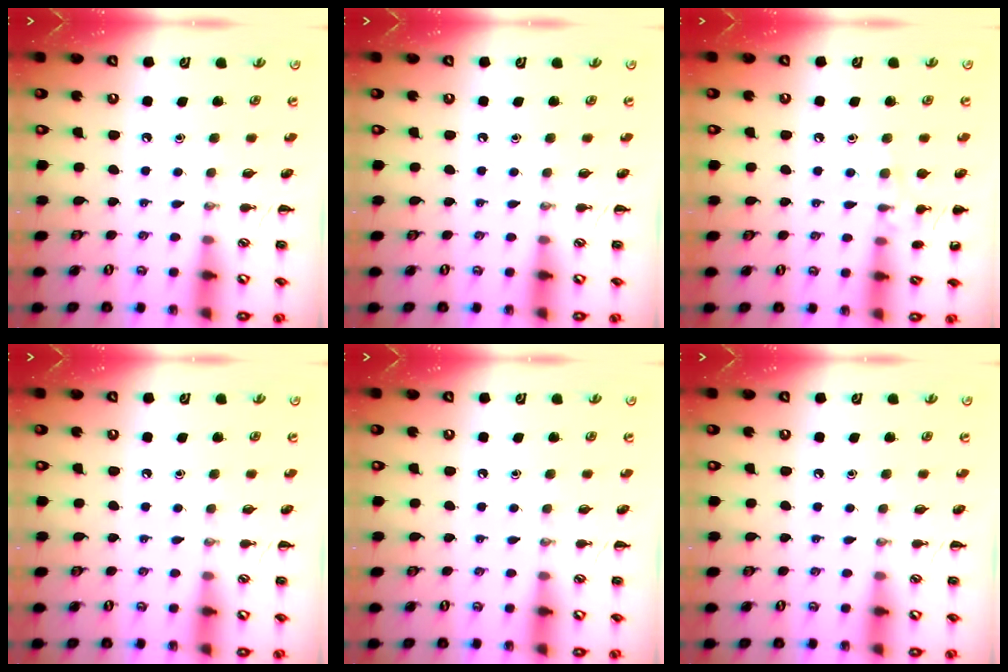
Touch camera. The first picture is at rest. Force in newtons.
{"total": 0.0}
{"total": 8.6, "press": 8.3, "slide": 2.1}
{"total": 0.0}
{"total": 0.0}
{"total": 0.0}